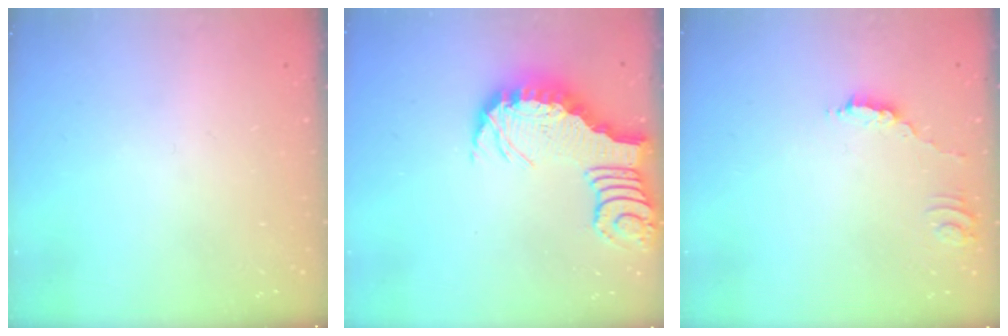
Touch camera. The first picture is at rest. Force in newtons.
{"total": 3.5, "press": 3.4, "slide": 0.5}
{"total": 1.8, "press": 1.8, "slide": 0.1}